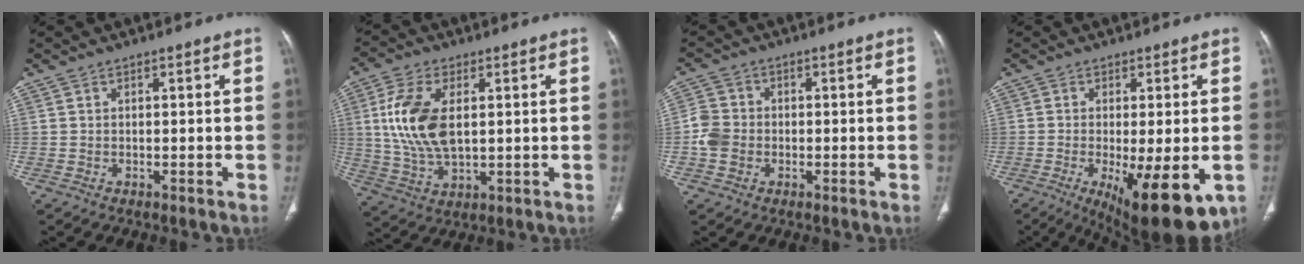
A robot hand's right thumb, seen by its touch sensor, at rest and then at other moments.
{"total": 12.9, "force": [2.2, 7.0, 10.7], "torque": [-0.223, -0.009, 0.046]}
{"total": 5.0, "force": [-1.1, 4.3, 2.3], "torque": [-0.039, 0.011, -0.027]}
{"total": 14.6, "force": [-5.2, 4.4, 12.9], "torque": [-0.168, -0.022, -0.063]}